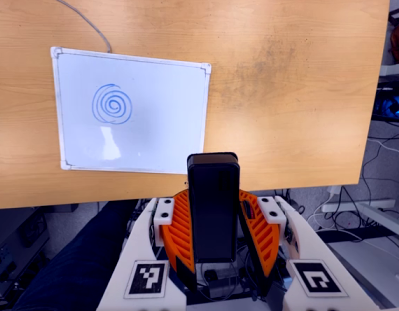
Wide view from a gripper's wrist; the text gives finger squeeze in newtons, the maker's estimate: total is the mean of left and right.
{"total": 5.0, "left": 4.8, "right": 5.2}